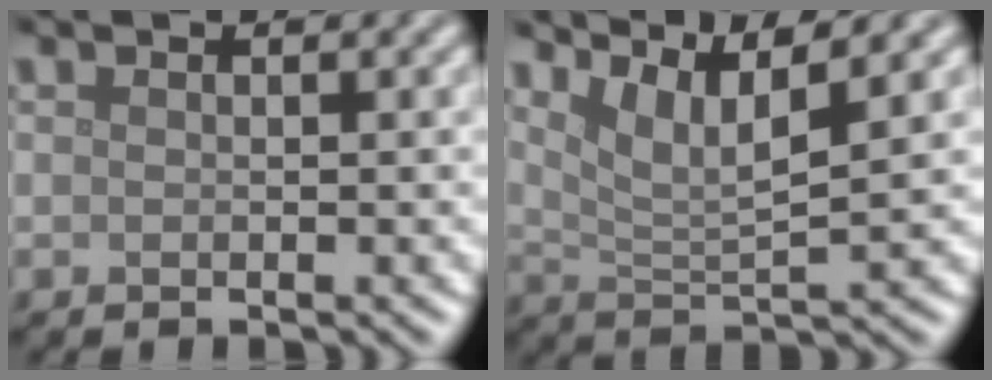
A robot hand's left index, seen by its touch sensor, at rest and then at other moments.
{"total": 4.8, "force": [3.1, 0.9, 3.6], "torque": [-0.067, 0.003, 0.062]}